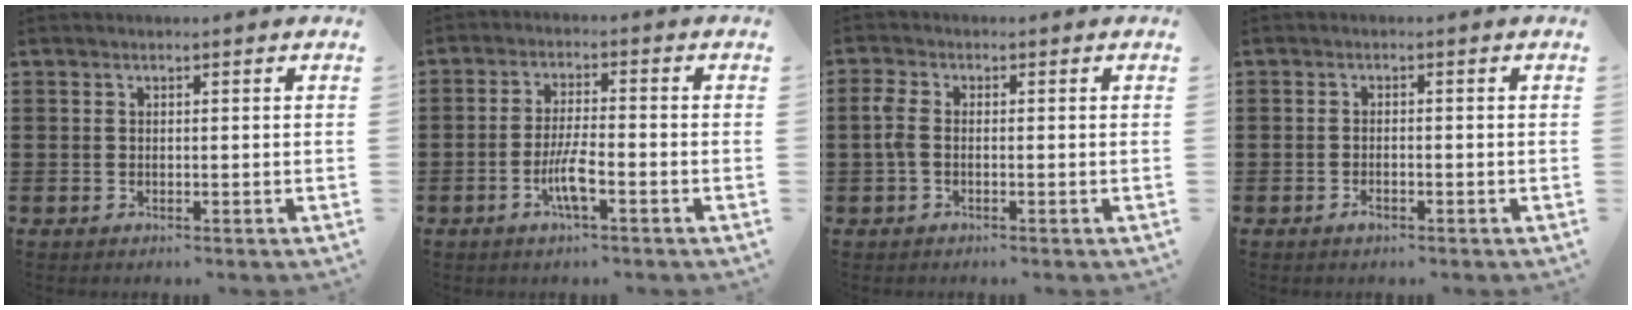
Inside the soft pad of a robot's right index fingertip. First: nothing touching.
{"total": 5.3, "force": [-2.2, 0.9, 4.7], "torque": [-0.106, -0.011, -0.045]}
{"total": 2.5, "force": [-0.5, 1.3, 2.1], "torque": [-0.063, -0.005, -0.016]}
{"total": 1.4, "force": [-0.9, 0.5, 1.0], "torque": [-0.021, -0.004, -0.016]}